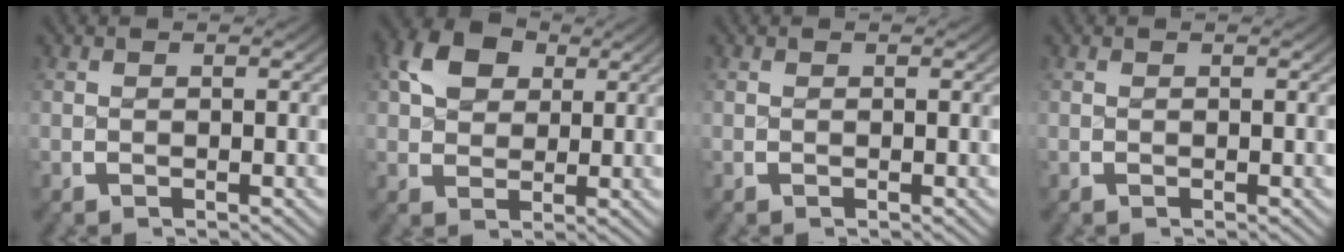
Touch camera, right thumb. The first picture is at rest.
{"total": 6.8, "force": [3.1, 4.8, 3.8], "torque": [-0.072, -0.005, 0.057]}
{"total": 0.0}
{"total": 0.0}